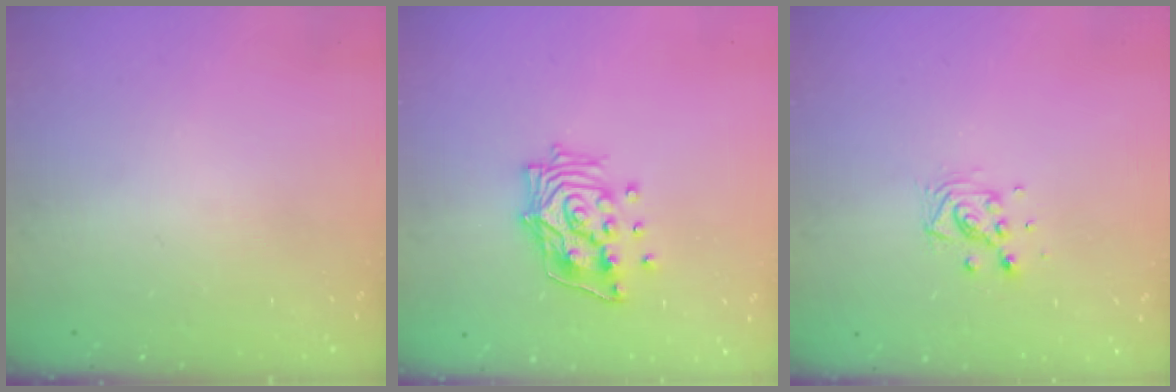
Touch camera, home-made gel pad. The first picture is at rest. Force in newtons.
{"total": 13.5, "press": 13.5, "slide": 1.6}
{"total": 6.7, "press": 6.3, "slide": 2.3}